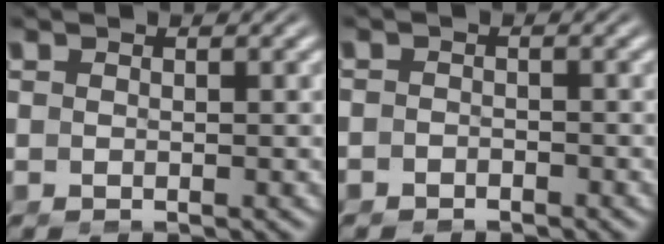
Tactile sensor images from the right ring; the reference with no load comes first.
{"total": 1.9, "force": [-1.7, 0.8, -0.3], "torque": [-0.003, -0.017, -0.023]}